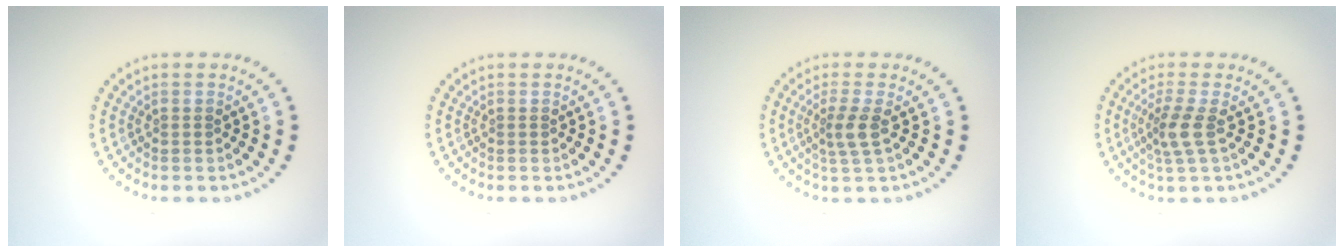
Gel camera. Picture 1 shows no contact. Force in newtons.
{"total": 0.0}
{"total": 2.1, "press": 1.6, "slide": 1.4}
{"total": 2.5, "press": 1.9, "slide": 1.6}